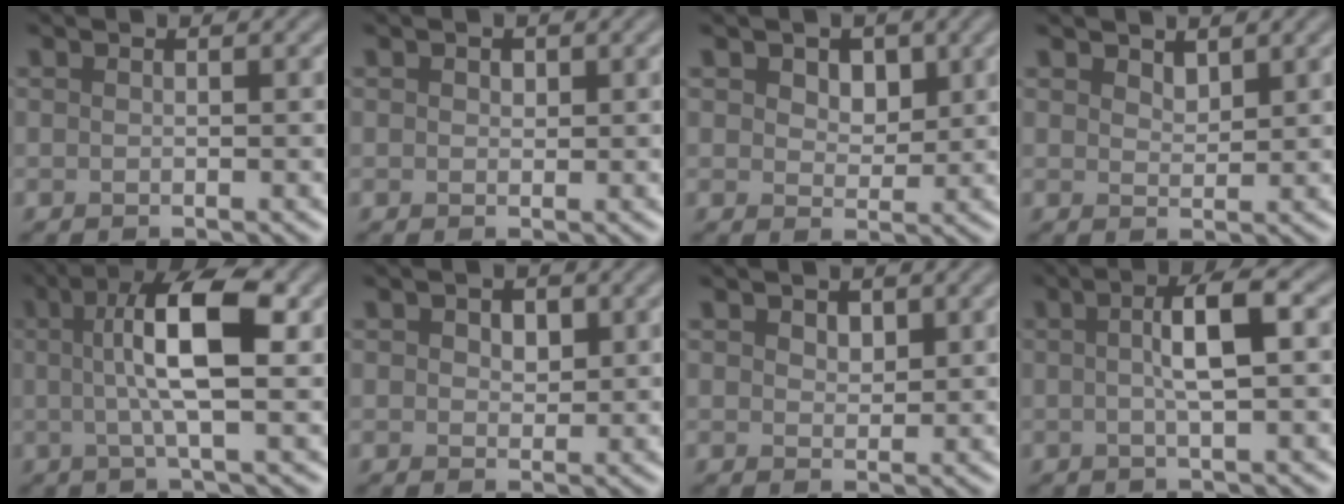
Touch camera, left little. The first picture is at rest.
{"total": 0.9, "force": [0.4, 0.7, 0.4], "torque": [-0.009, 0.001, 0.003]}
{"total": 2.7, "force": [1.1, 1.9, 1.6], "torque": [-0.037, -0.012, 0.014]}
{"total": 1.3, "force": [1.0, 0.6, 0.6], "torque": [-0.017, -0.002, 0.017]}
{"total": 7.4, "force": [0.9, 1.9, 7.1], "torque": [-0.119, 0.010, 0.008]}
{"total": 2.3, "force": [0.6, 1.7, 1.5], "torque": [-0.025, 0.002, 0.001]}
{"total": 1.4, "force": [0.6, 1.0, 0.8], "torque": [-0.019, -0.002, 0.009]}
{"total": 3.9, "force": [0.3, 0.8, 3.9], "torque": [-0.072, 0.012, -0.002]}